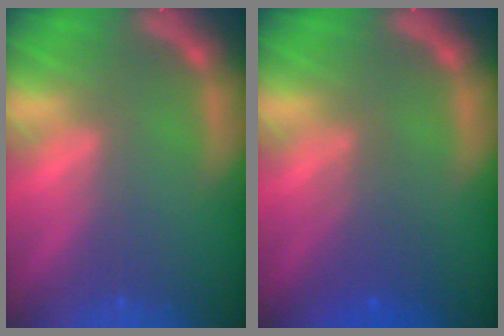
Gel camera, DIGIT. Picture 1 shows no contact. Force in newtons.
{"total": 3.0}